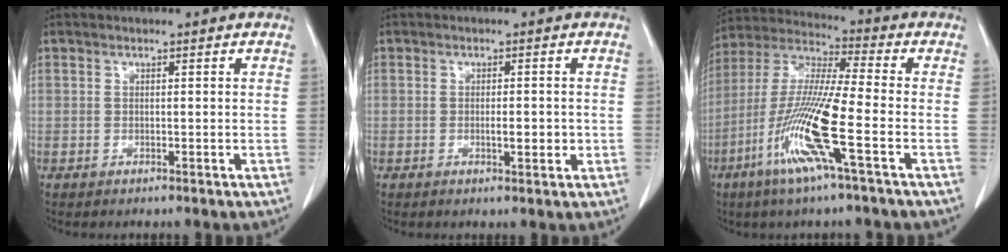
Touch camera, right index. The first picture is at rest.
{"total": 2.4, "force": [-0.3, 0.7, 2.3], "torque": [-0.037, 0.001, -0.001]}
{"total": 14.5, "force": [-5.6, -0.2, 13.4], "torque": [-0.276, -0.016, -0.115]}